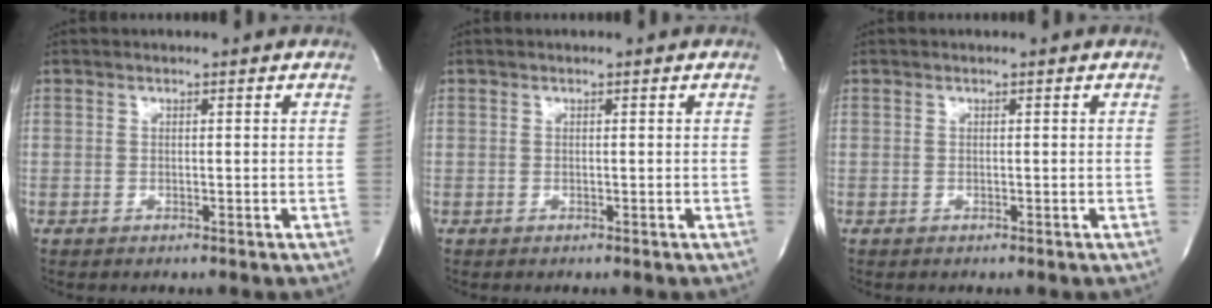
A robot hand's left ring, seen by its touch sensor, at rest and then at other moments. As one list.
[{"total": 0.0}, {"total": 0.0}]